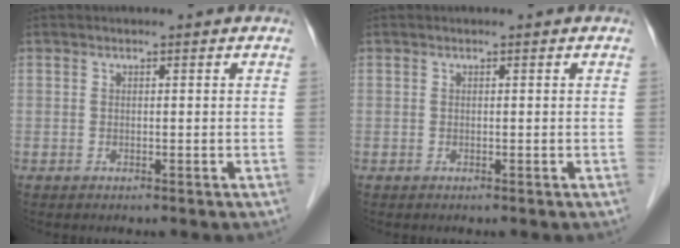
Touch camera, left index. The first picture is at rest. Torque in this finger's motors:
{"motor_torque": [0.01, 0.00, -0.01, 0.00]}